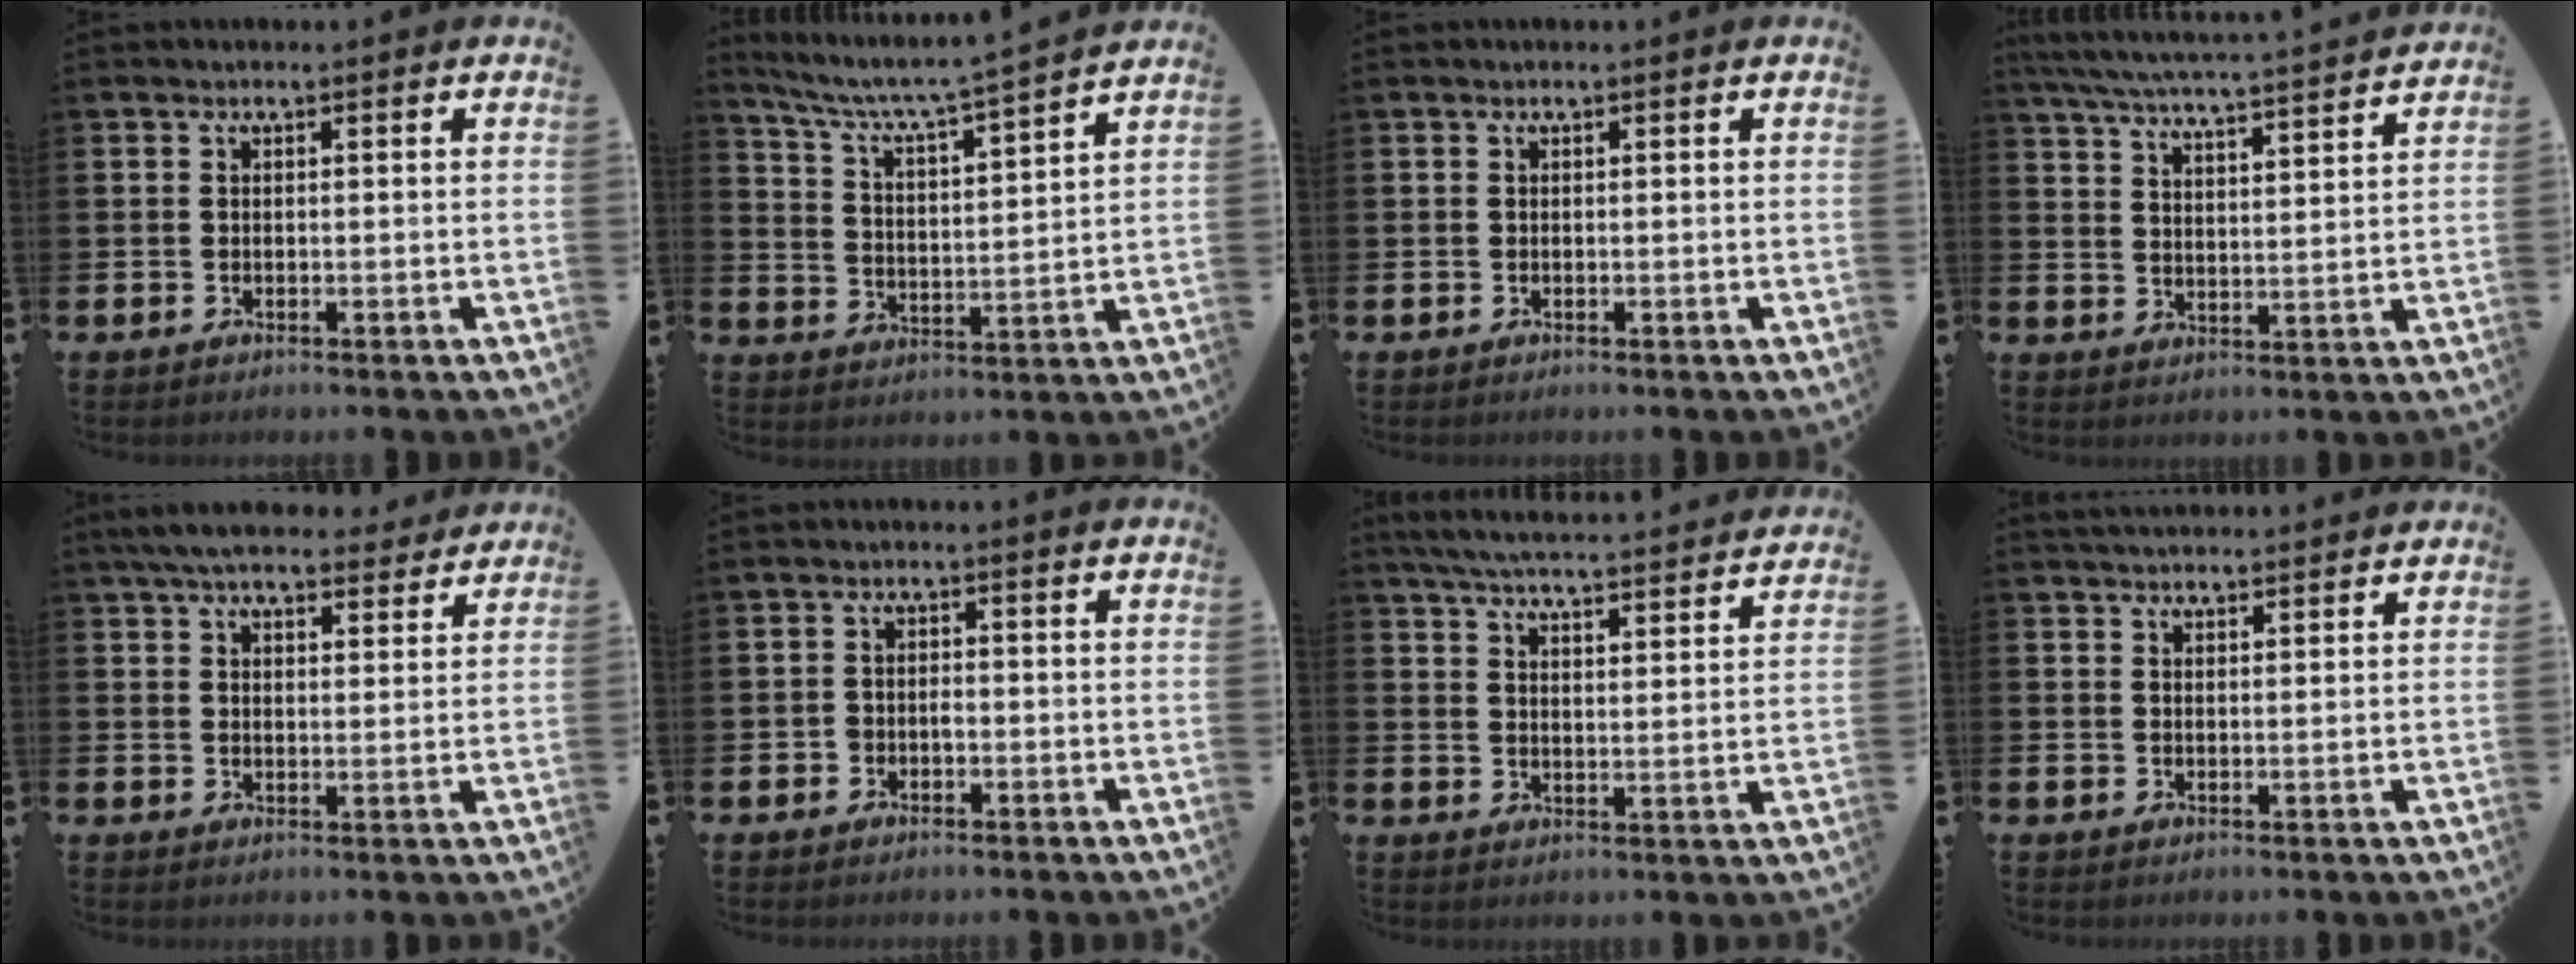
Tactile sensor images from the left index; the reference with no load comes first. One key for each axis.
{"total": 6.0, "fx": 5.6, "fy": -0.5, "fz": 2.0, "tx": -0.069, "ty": -0.047, "tz": 0.090}
{"total": 0.0}
{"total": 6.2, "fx": 6.0, "fy": 0.0, "fz": 1.7, "tx": -0.058, "ty": -0.046, "tz": 0.104}
{"total": 6.5, "fx": 6.0, "fy": 1.4, "fz": 2.0, "tx": -0.053, "ty": -0.020, "tz": 0.109}
{"total": 1.5, "fx": -0.6, "fy": 1.2, "fz": 0.7, "tx": -0.002, "ty": 0.000, "tz": -0.016}
{"total": 6.0, "fx": 5.8, "fy": 0.3, "fz": 1.4, "tx": -0.044, "ty": -0.045, "tz": 0.100}
{"total": 3.0, "fx": 3.0, "fy": 0.2, "fz": 0.2, "tx": -0.008, "ty": -0.012, "tz": 0.055}